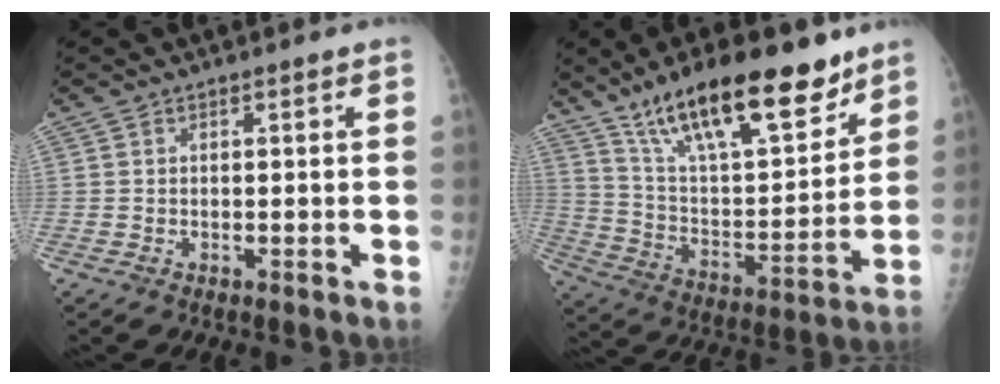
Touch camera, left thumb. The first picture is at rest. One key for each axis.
{"total": 24.2, "fx": 16.5, "fy": 8.0, "fz": 15.8, "tx": -0.224, "ty": -0.060, "tz": 0.283}